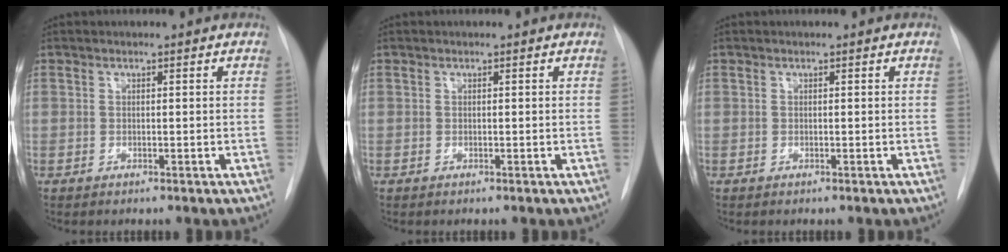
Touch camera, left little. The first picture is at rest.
{"total": 0.0}
{"total": 0.0}